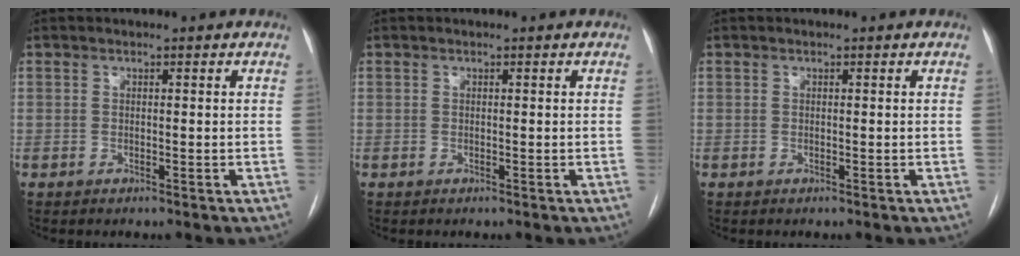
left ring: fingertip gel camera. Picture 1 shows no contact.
{"total": 0.0}
{"total": 0.0}